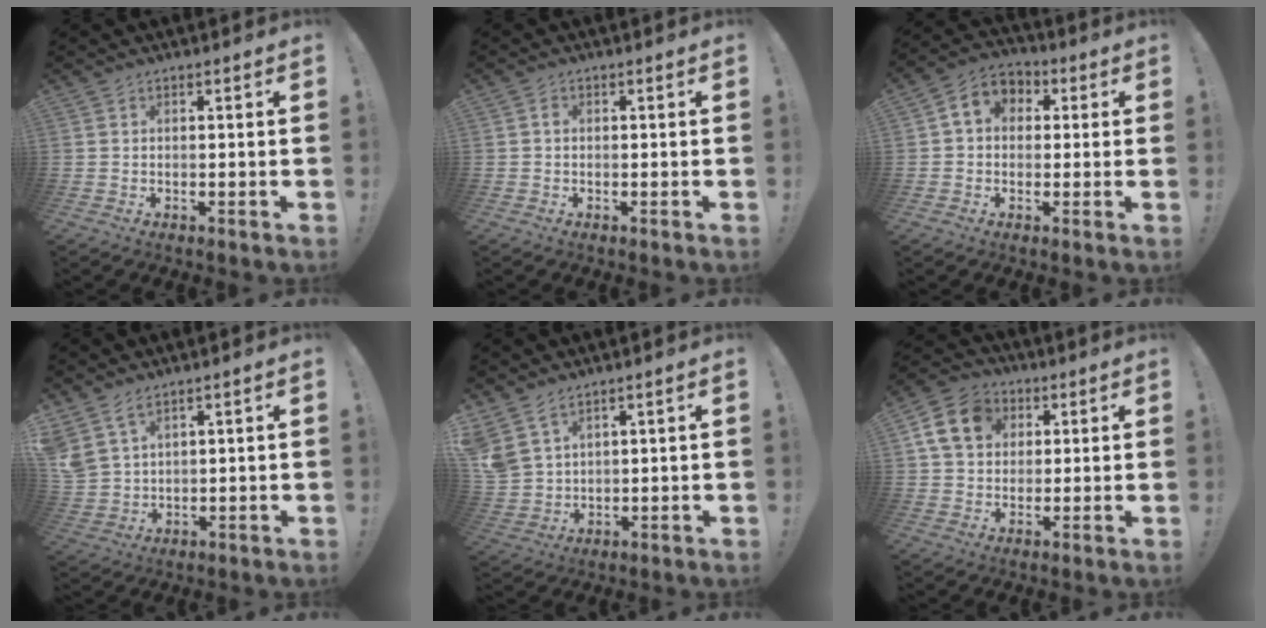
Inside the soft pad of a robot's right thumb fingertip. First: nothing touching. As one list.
[{"total": 1.3, "force": [-0.4, 1.2, 0.6], "torque": [-0.016, 0.007, -0.006]}, {"total": 7.7, "force": [1.4, 6.2, 4.2], "torque": [-0.061, 0.007, 0.031]}, {"total": 6.2, "force": [4.8, 3.0, 2.7], "torque": [-0.063, -0.015, 0.098]}, {"total": 6.7, "force": [5.1, 3.4, 2.7], "torque": [-0.066, -0.020, 0.108]}, {"total": 13.2, "force": [3.9, 10.7, 6.7], "torque": [-0.111, 0.001, 0.082]}]